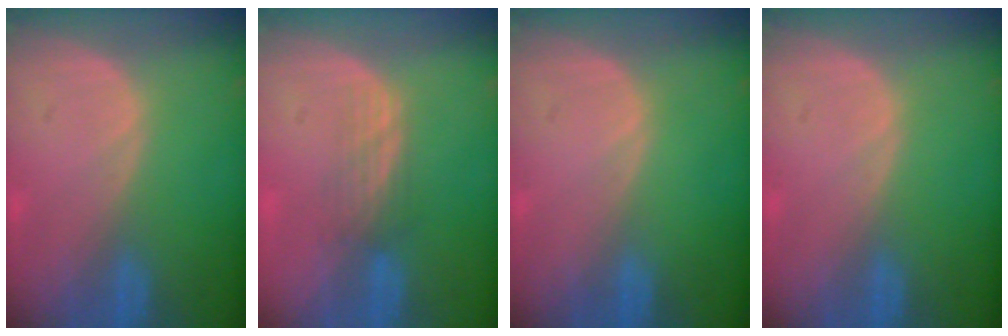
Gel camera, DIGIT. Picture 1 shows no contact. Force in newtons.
{"total": 2.9, "press": 2.6, "slide": 1.3}
{"total": 0.0}
{"total": 0.0}